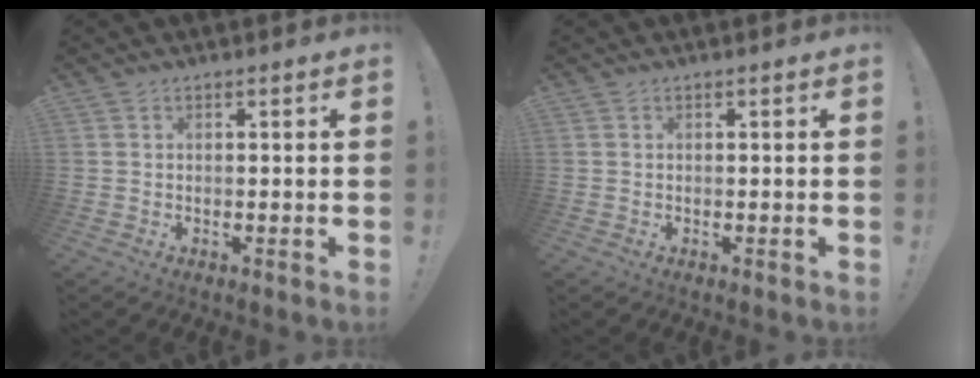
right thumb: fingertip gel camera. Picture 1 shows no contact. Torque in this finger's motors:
{"motor_torque": [-0.06, 0.06, -0.03, 0.02, 0.02]}